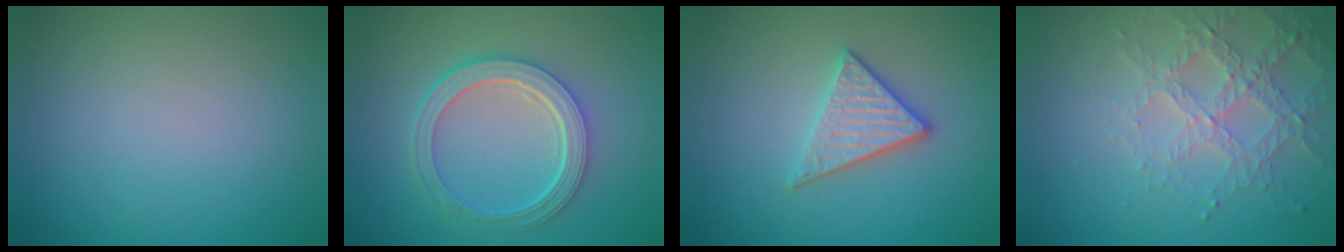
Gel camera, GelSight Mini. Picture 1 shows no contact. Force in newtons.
{"total": 5.0, "press": 3.9, "slide": 3.1}
{"total": 3.3, "press": 2.9, "slide": 1.5}
{"total": 3.4, "press": 3.4, "slide": 0.6}